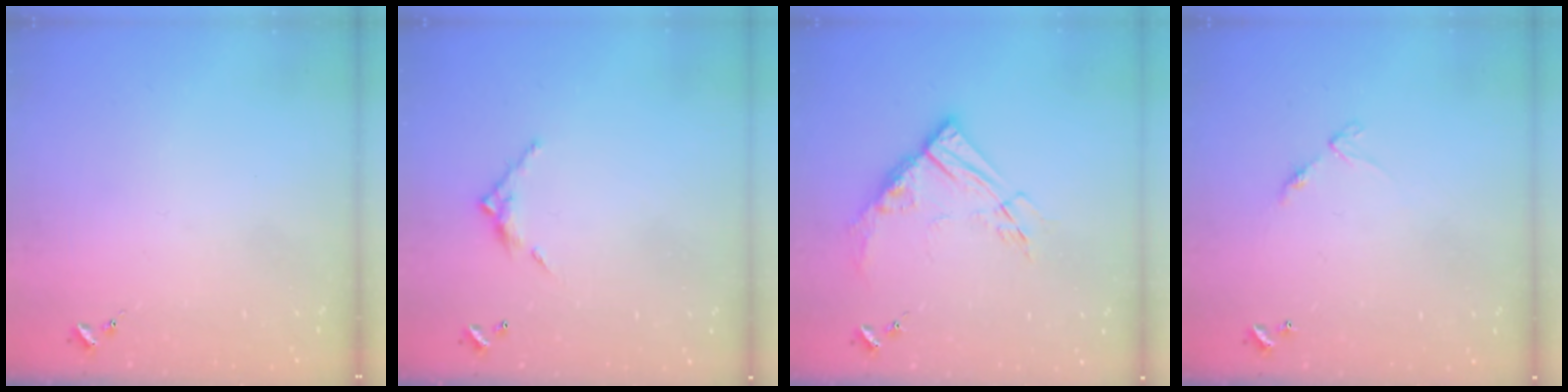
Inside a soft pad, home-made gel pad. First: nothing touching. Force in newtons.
{"total": 6.7, "press": 6.7, "slide": 0.4}
{"total": 12.7, "press": 12.6, "slide": 1.3}
{"total": 6.2, "press": 6.2, "slide": 0.7}